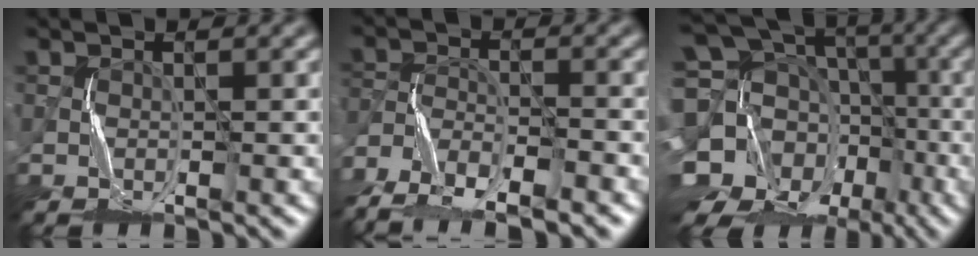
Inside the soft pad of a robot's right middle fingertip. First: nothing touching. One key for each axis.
{"total": 8.8, "fx": -7.9, "fy": 2.3, "fz": 3.0, "tx": -0.047, "ty": -0.013, "tz": -0.139}
{"total": 16.7, "fx": -5.5, "fy": 13.1, "fz": 8.7, "tx": -0.190, "ty": 0.017, "tz": -0.068}